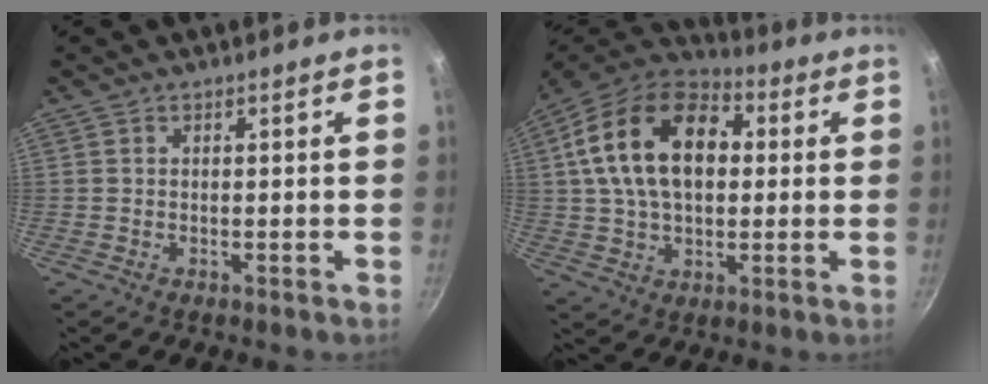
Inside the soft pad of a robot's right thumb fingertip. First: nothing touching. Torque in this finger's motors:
{"motor_torque": [-0.16, 2.19, 1.14, 0.20, 0.43]}